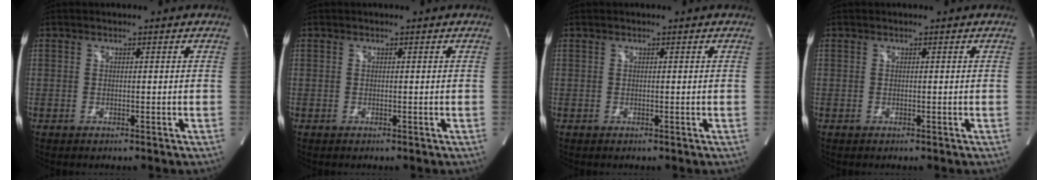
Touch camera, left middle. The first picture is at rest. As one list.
[{"total": 0.0}, {"total": 0.0}, {"total": 0.0}]